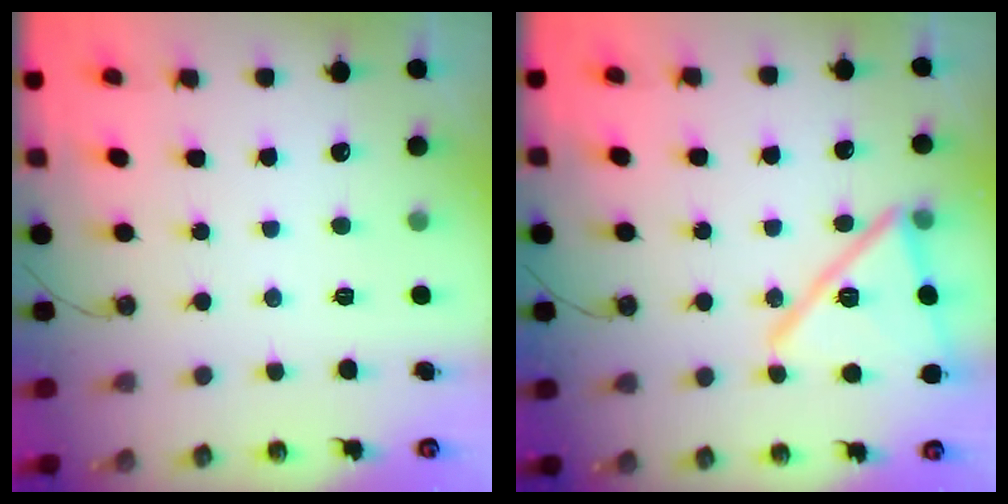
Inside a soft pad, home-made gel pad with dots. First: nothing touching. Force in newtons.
{"total": 19.2, "press": 19.2, "slide": 0.5}